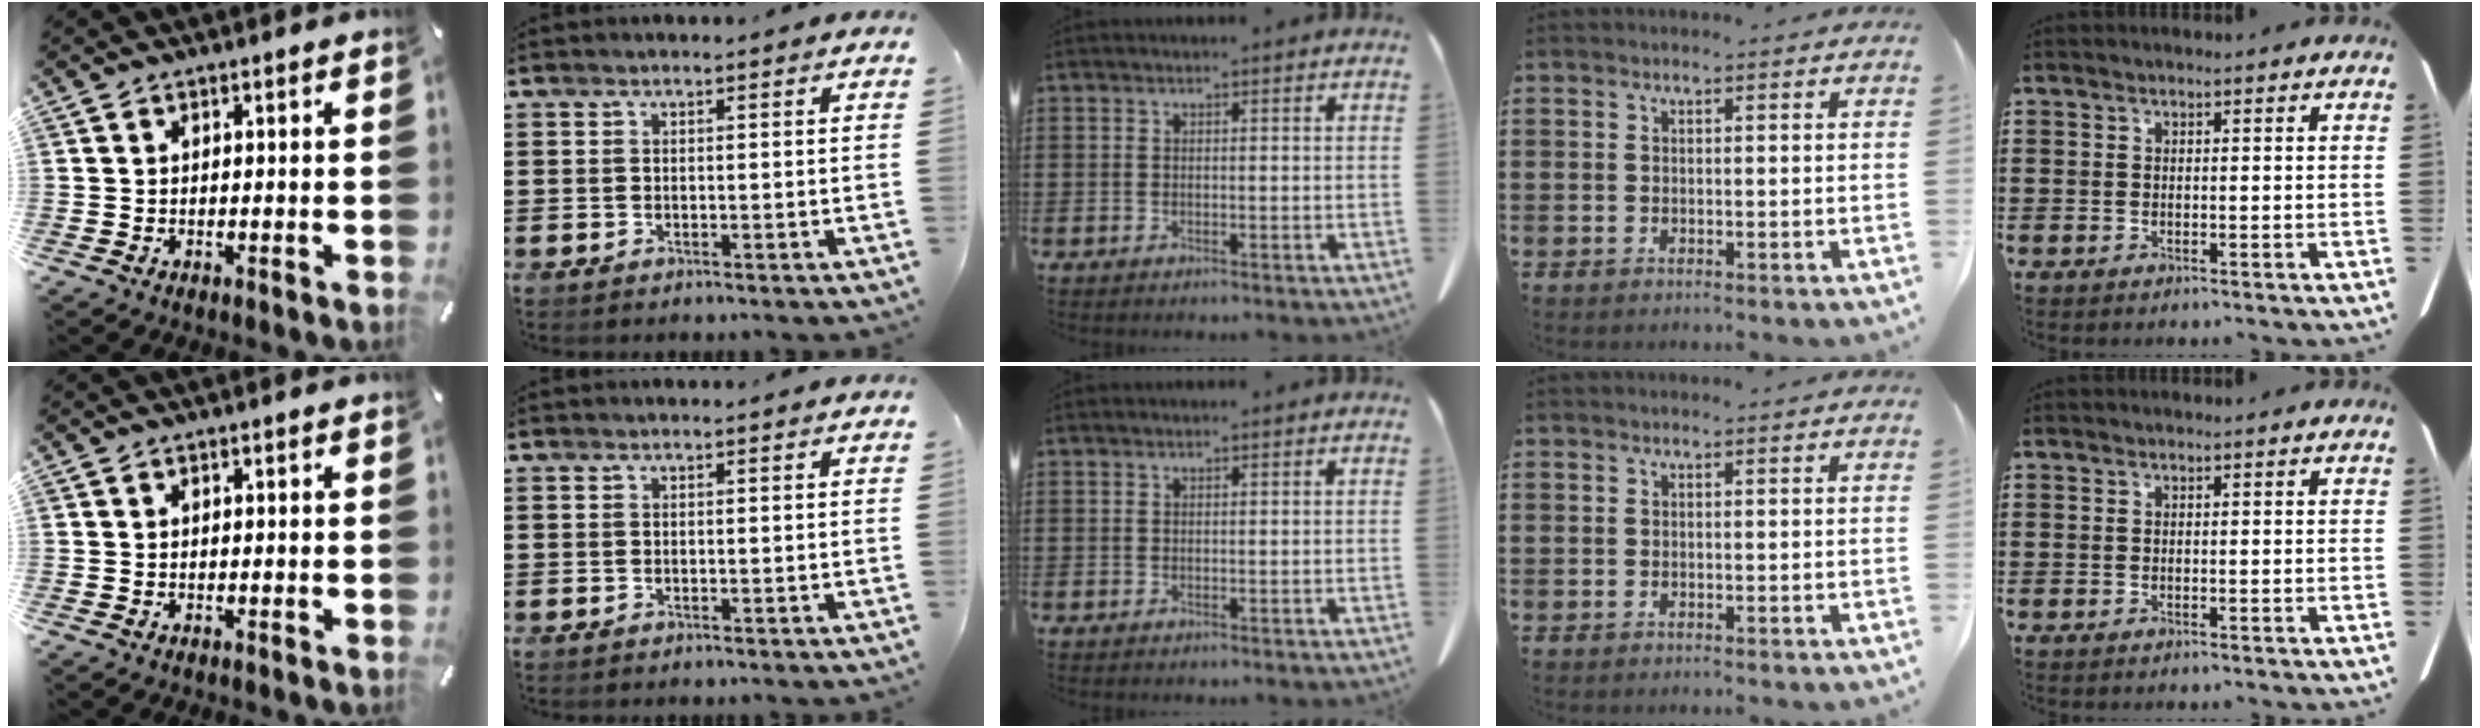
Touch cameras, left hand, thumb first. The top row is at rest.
{}